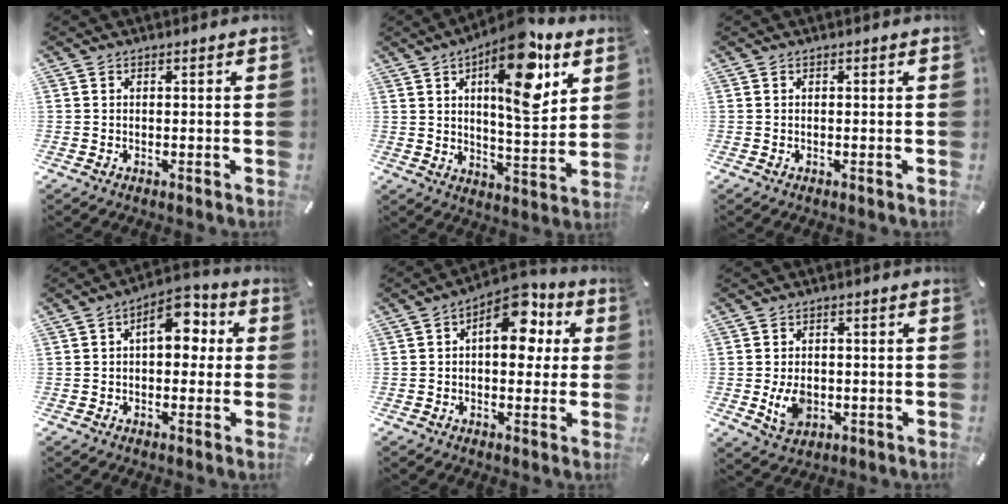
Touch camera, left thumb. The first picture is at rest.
{"total": 17.7, "force": [8.1, 6.4, 14.4], "torque": [-0.210, -0.035, 0.125]}
{"total": 0.0}
{"total": 9.8, "force": [2.1, 5.8, 7.6], "torque": [-0.091, -0.002, 0.027]}
{"total": 12.0, "force": [3.7, 6.9, 9.1], "torque": [-0.113, -0.019, 0.060]}
{"total": 6.4, "force": [-0.8, 4.7, 4.2], "torque": [-0.084, -0.007, -0.017]}